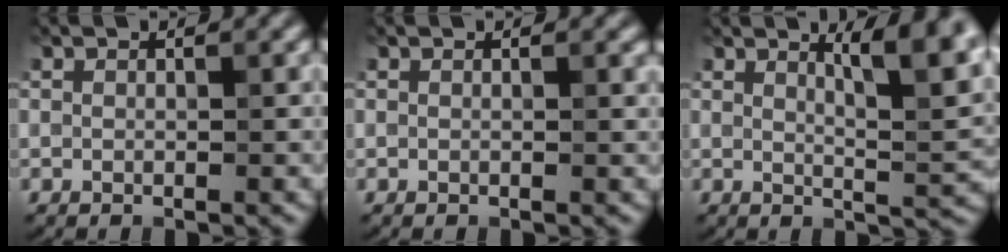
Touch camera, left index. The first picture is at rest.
{"total": 0.0}
{"total": 6.4, "force": [3.3, 1.4, 5.3], "torque": [-0.061, 0.004, 0.054]}